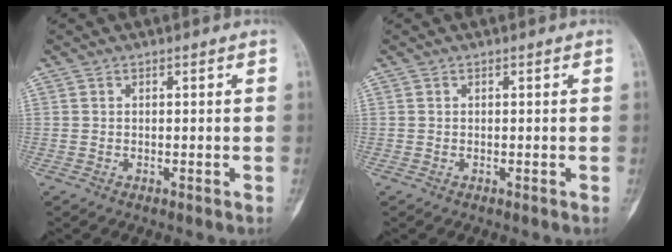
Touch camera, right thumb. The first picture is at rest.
{"total": 0.0}